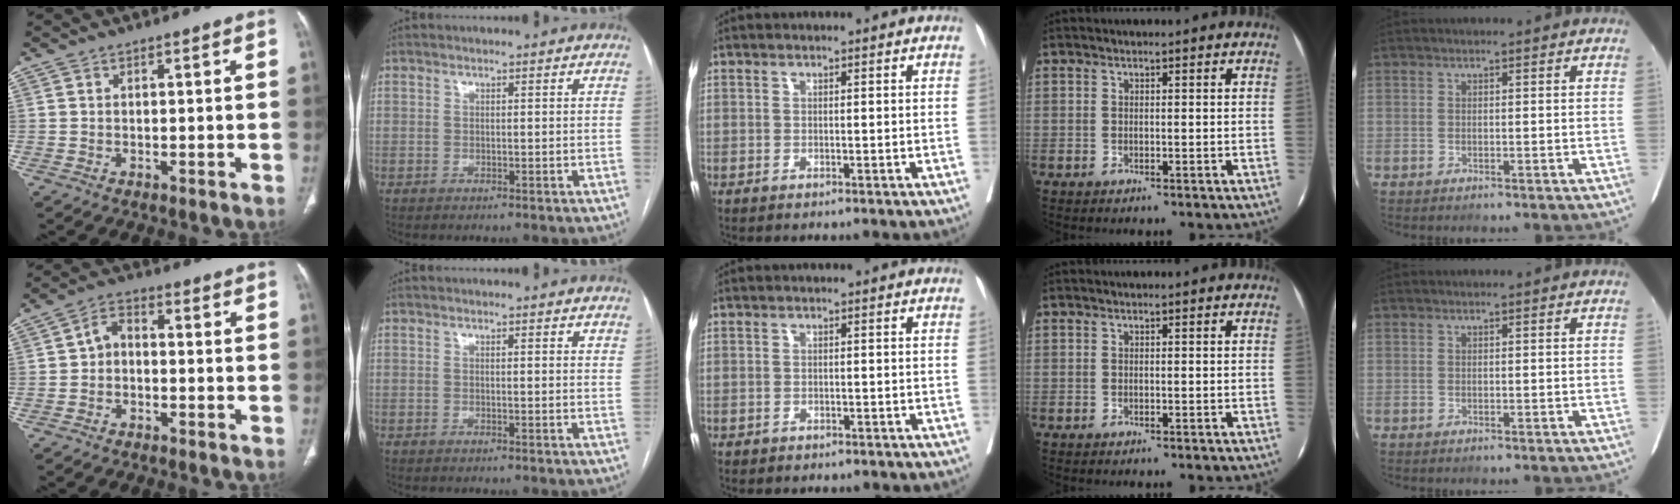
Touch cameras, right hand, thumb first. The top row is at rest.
{"thumb": {"total": 4.2, "force": [-0.7, 3.1, 2.7], "torque": [-0.037, 0.021, -0.025]}, "index": {"total": 1.7, "force": [1.5, 0.3, 0.8], "torque": [-0.012, -0.002, 0.010]}, "middle": {"total": 0.6, "force": [0.0, 0.6, 0.1], "torque": [-0.006, 0.006, 0.005]}}